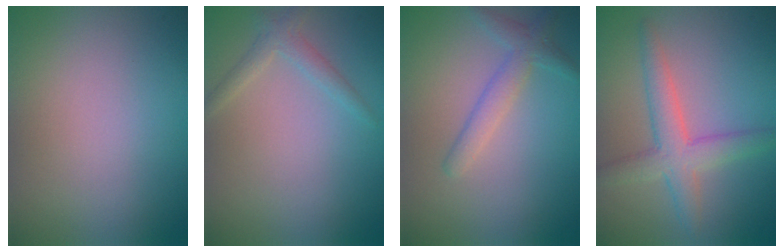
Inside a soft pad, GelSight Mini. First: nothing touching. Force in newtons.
{"total": 1.6, "press": 1.6, "slide": 0.1}
{"total": 2.3, "press": 2.3, "slide": 0.1}
{"total": 4.1, "press": 4.1, "slide": 0.2}